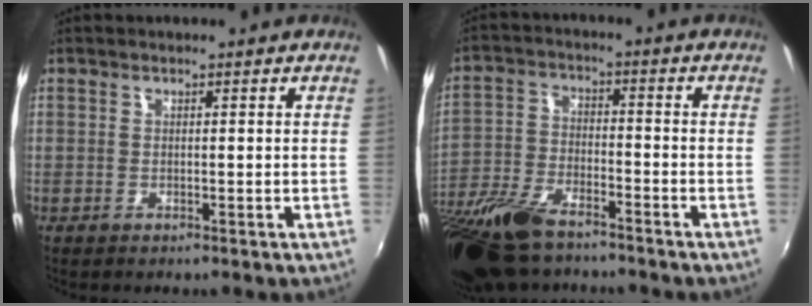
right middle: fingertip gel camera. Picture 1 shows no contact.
{"total": 18.0, "force": [-13.7, 6.5, 9.7], "torque": [-0.229, -0.036, -0.259]}